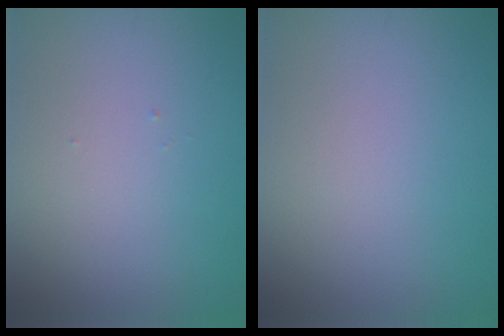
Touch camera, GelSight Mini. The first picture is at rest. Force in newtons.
{"total": 0.0}